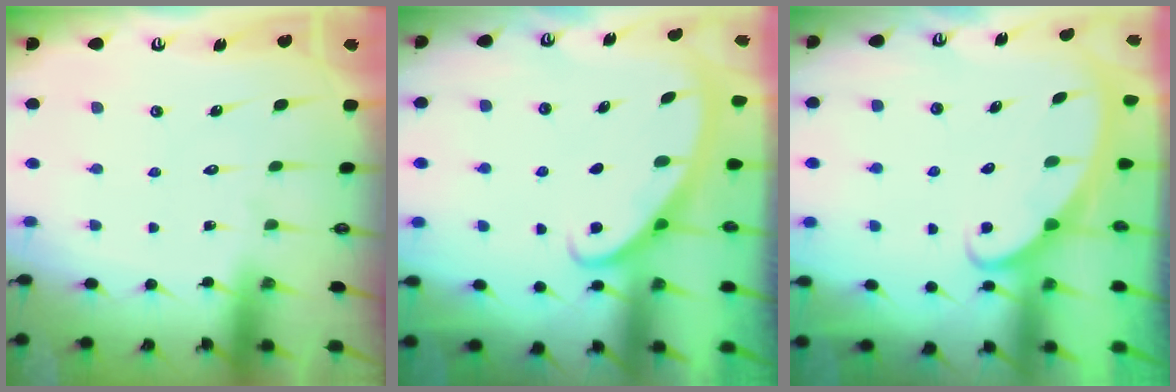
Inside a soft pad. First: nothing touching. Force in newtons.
{"total": 2.8, "press": 2.8, "slide": 0.4}
{"total": 2.5, "press": 2.5, "slide": 0.3}